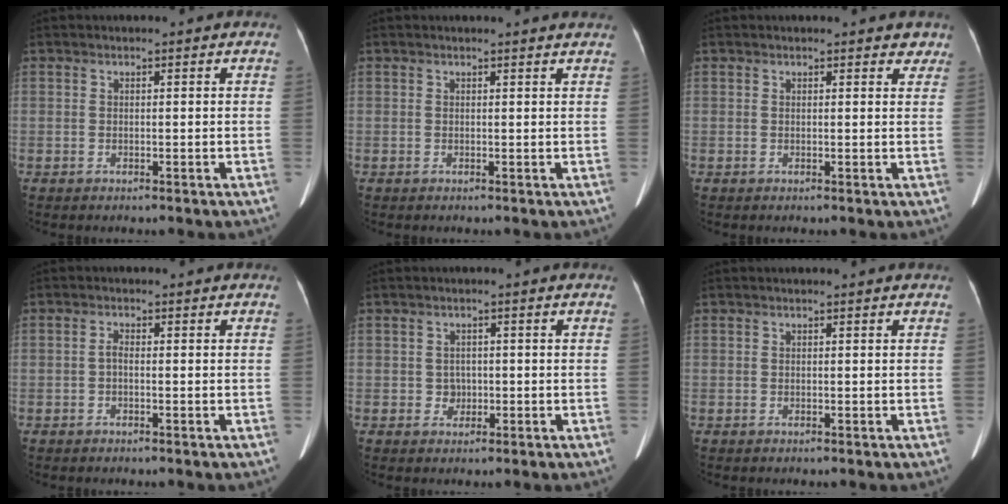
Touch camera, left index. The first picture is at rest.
{"total": 2.2, "force": [2.1, -0.3, 0.5], "torque": [-0.014, -0.003, 0.017]}
{"total": 2.8, "force": [2.4, 1.3, 0.8], "torque": [0.010, -0.001, 0.016]}
{"total": 1.0, "force": [-0.3, 0.3, 0.9], "torque": [-0.017, 0.002, -0.008]}
{"total": 1.7, "force": [-0.5, 1.5, 0.5], "torque": [-0.005, -0.002, -0.002]}
{"total": 0.6, "force": [0.6, 0.0, 0.2], "torque": [-0.007, 0.000, 0.008]}